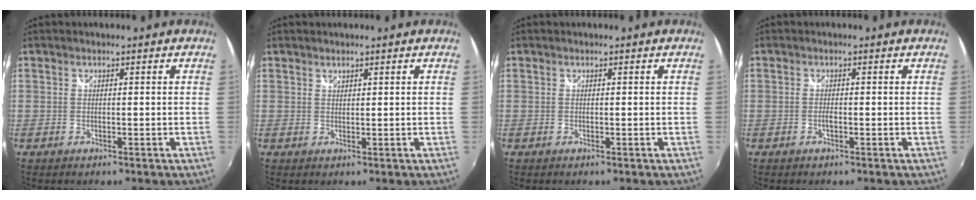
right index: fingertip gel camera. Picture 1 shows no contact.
{"total": 0.7, "force": [0.7, 0.2, 0.0], "torque": [0.002, 0.000, 0.014]}
{"total": 0.0}
{"total": 1.0, "force": [-0.4, 0.3, 0.9], "torque": [-0.019, 0.000, -0.009]}